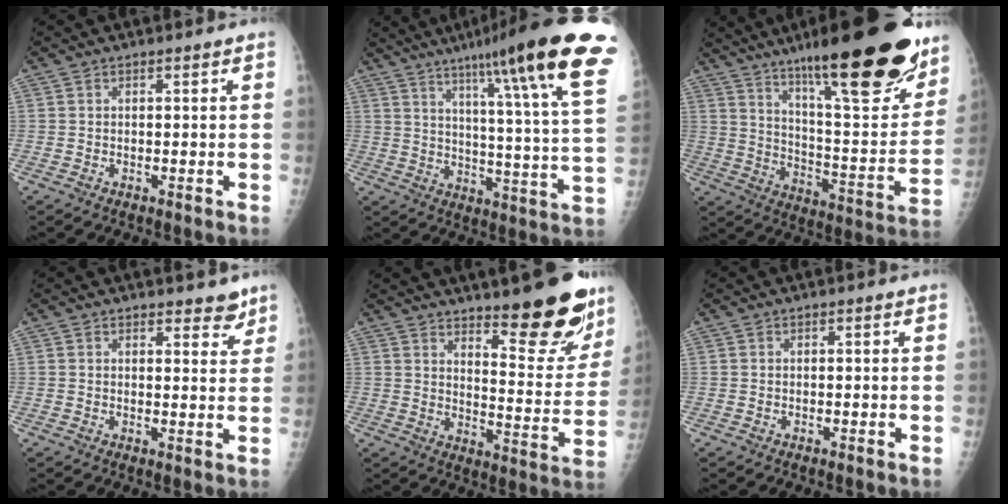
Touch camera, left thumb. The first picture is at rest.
{"total": 26.8, "force": [15.9, 2.3, 21.4], "torque": [-0.284, -0.056, 0.220]}
{"total": 30.6, "force": [19.4, 6.8, 22.7], "torque": [-0.310, -0.071, 0.301]}
{"total": 3.6, "force": [2.9, 1.5, 1.4], "torque": [0.004, -0.019, 0.037]}
{"total": 17.1, "force": [11.9, 4.6, 11.5], "torque": [-0.105, -0.098, 0.174]}
{"total": 0.0}